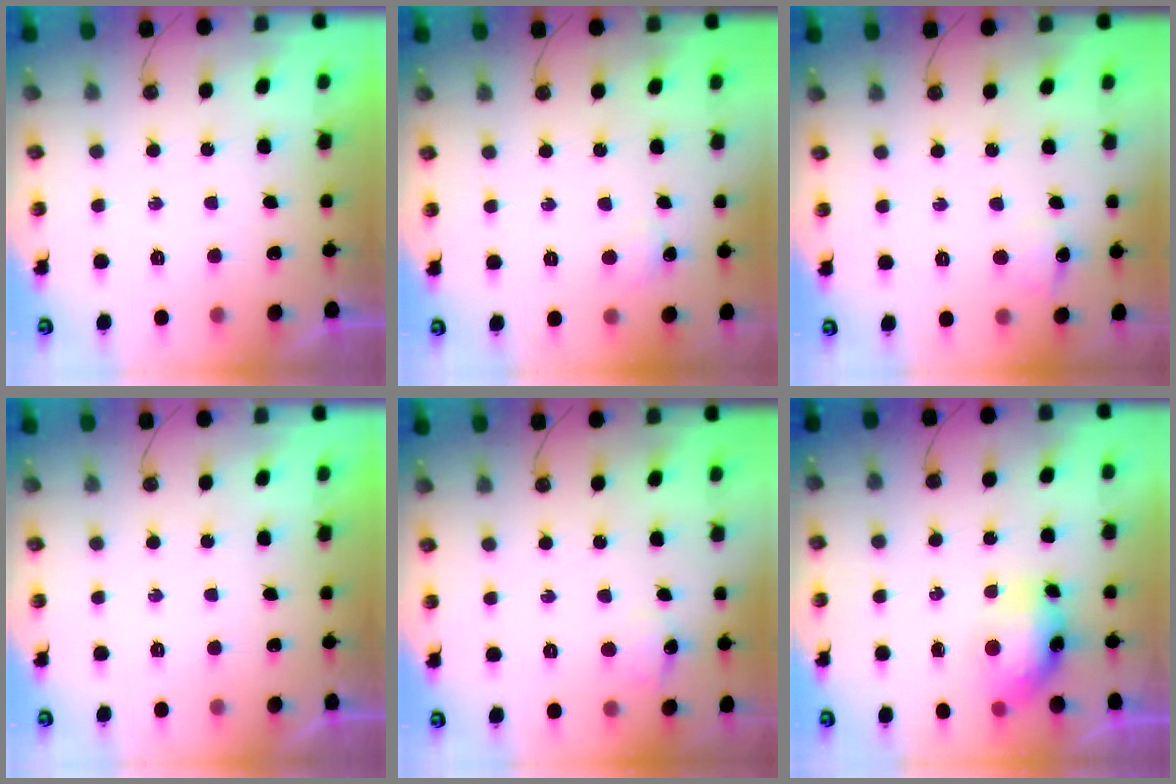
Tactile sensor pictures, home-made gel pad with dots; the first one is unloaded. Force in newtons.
{"total": 3.9, "press": 3.8, "slide": 0.7}
{"total": 6.9, "press": 6.8, "slide": 1.0}
{"total": 0.0}
{"total": 6.9, "press": 6.8, "slide": 1.0}
{"total": 7.8, "press": 7.7, "slide": 1.1}